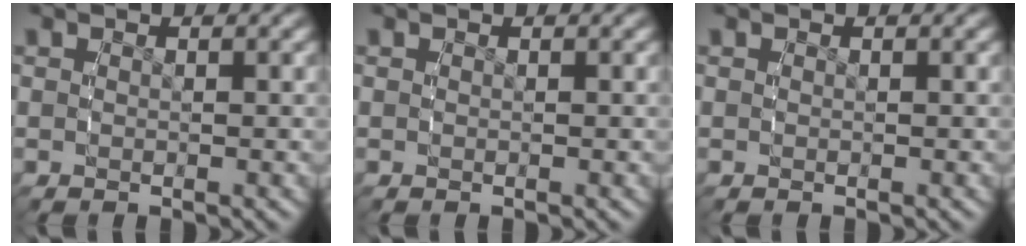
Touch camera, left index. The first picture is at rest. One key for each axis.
{"total": 0.0}
{"total": 0.0}